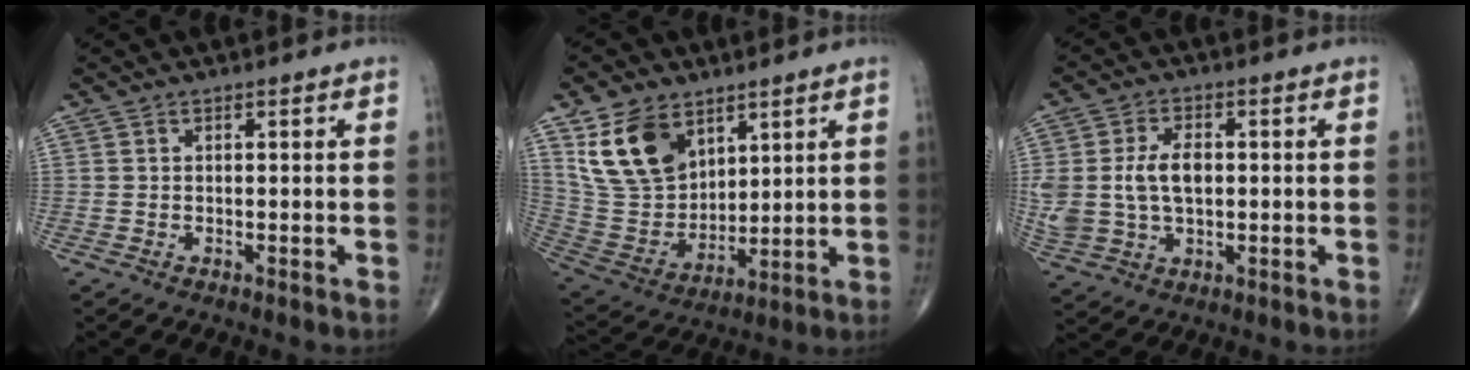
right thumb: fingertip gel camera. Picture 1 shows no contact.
{"total": 15.2, "force": [8.0, 9.9, 8.3], "torque": [-0.133, -0.037, 0.174]}
{"total": 11.0, "force": [0.6, 7.0, 8.5], "torque": [-0.173, 0.008, 0.021]}